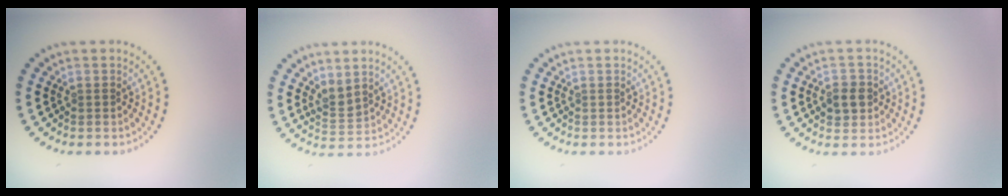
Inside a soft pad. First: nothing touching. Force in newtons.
{"total": 1.7, "press": 1.3, "slide": 1.1}
{"total": 0.0}
{"total": 2.4, "press": 2.4, "slide": 0.4}